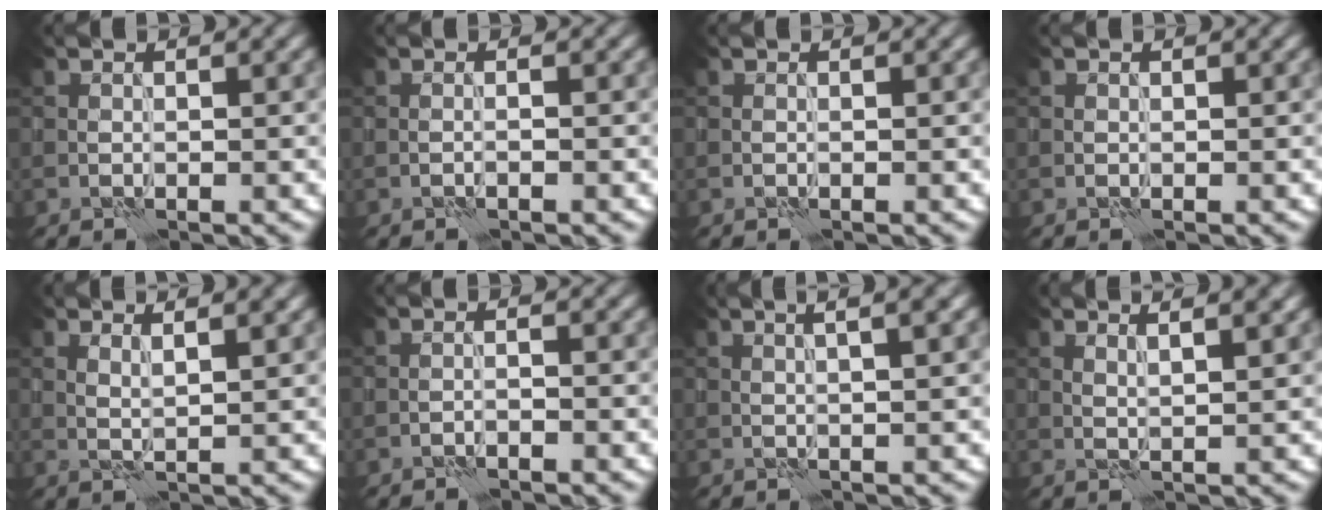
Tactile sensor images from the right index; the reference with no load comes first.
{"total": 0.7, "force": [-0.5, -0.1, 0.5], "torque": [-0.008, 0.001, -0.010]}
{"total": 0.0}
{"total": 0.0}
{"total": 2.5, "force": [1.4, 0.6, 2.0], "torque": [-0.027, 0.005, 0.018]}
{"total": 0.9, "force": [-0.8, 0.0, 0.4], "torque": [-0.005, 0.005, -0.016]}
{"total": 4.9, "force": [2.4, 1.5, 4.0], "torque": [-0.035, 0.026, 0.010]}
{"total": 3.7, "force": [2.2, 1.0, 2.8], "torque": [-0.022, 0.012, 0.016]}